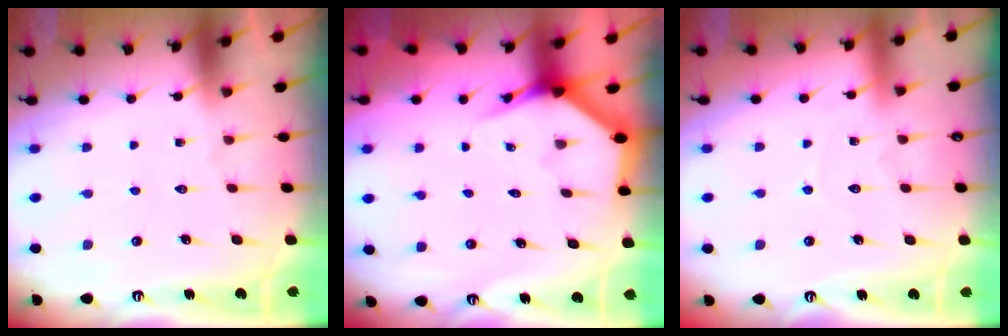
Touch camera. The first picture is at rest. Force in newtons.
{"total": 3.8, "press": 3.8, "slide": 0.2}
{"total": 3.5, "press": 3.5, "slide": 0.3}